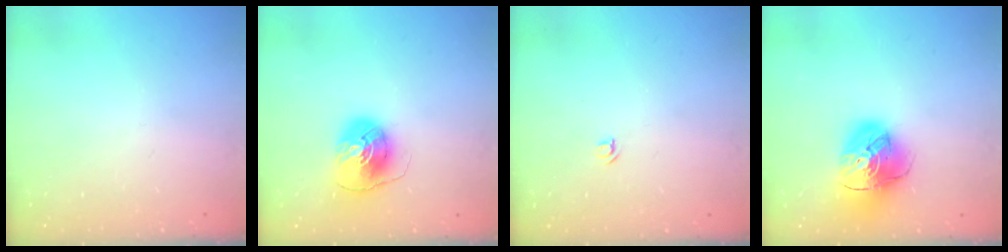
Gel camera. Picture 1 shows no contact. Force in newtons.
{"total": 8.2, "press": 8.1, "slide": 0.8}
{"total": 3.2, "press": 3.2, "slide": 0.3}
{"total": 15.2, "press": 15.1, "slide": 1.9}